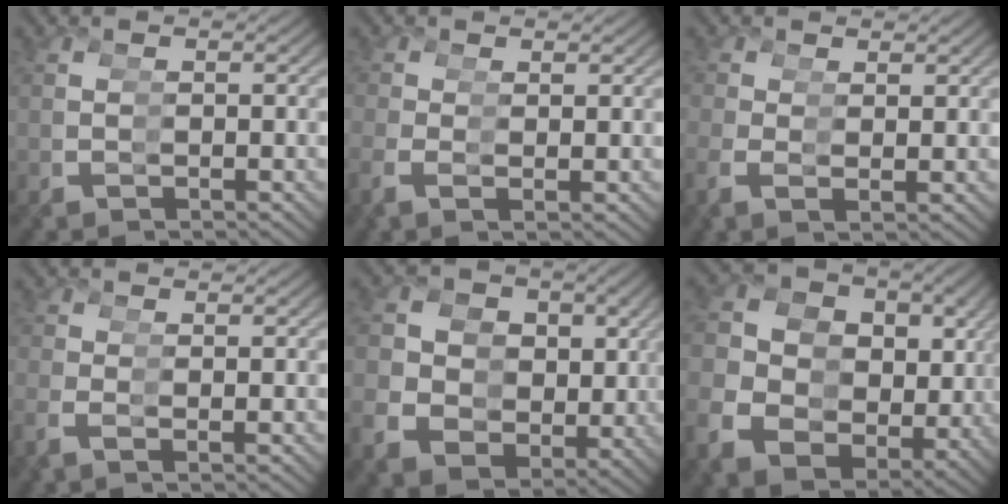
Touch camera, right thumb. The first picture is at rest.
{"total": 0.9, "force": [0.5, -0.7, 0.2], "torque": [0.016, 0.021, 0.002]}
{"total": 0.9, "force": [0.8, -0.3, -0.1], "torque": [0.021, 0.020, 0.007]}
{"total": 0.9, "force": [0.1, -0.8, 0.5], "torque": [0.006, 0.016, 0.000]}
{"total": 12.7, "force": [1.8, 10.8, 6.4], "torque": [-0.096, -0.003, 0.030]}
{"total": 15.4, "force": [1.8, 12.4, 9.0], "torque": [-0.136, 0.007, 0.022]}